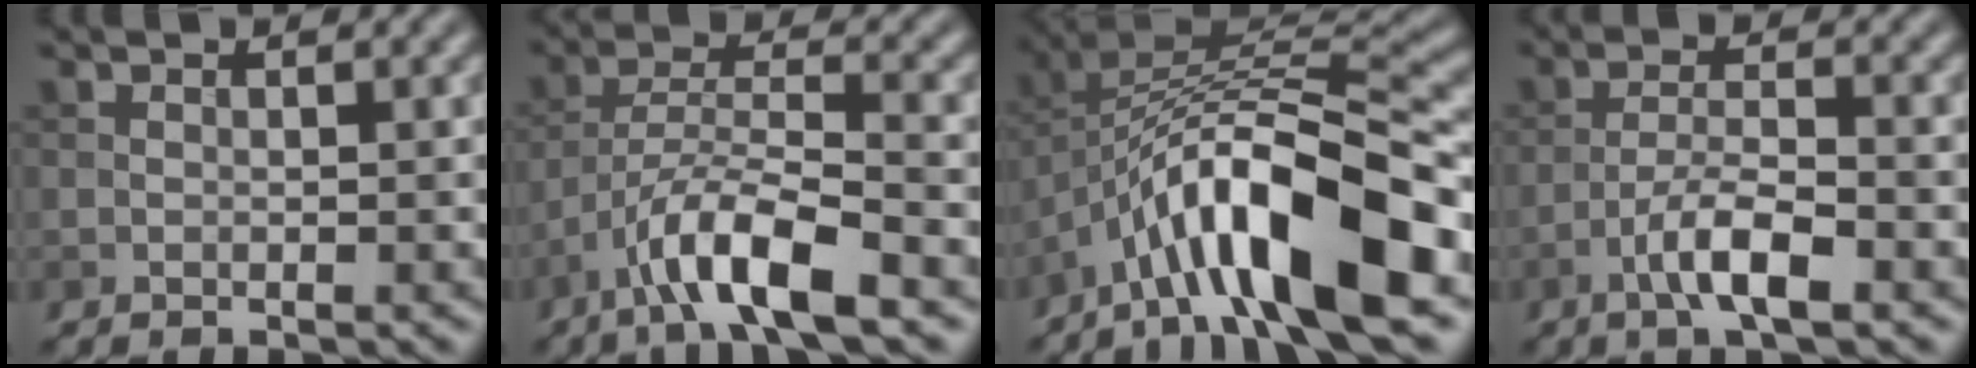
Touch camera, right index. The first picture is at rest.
{"total": 7.1, "force": [-4.4, 1.5, 5.3], "torque": [-0.094, 0.008, -0.085]}
{"total": 12.2, "force": [-5.9, 3.2, 10.2], "torque": [-0.170, 0.018, -0.104]}
{"total": 4.6, "force": [-2.4, 1.0, 3.8], "torque": [-0.071, 0.007, -0.049]}